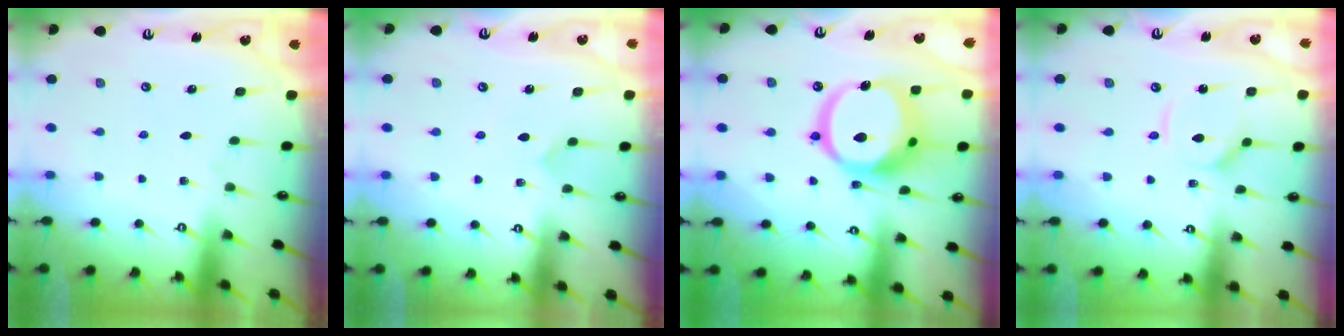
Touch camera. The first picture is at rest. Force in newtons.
{"total": 3.6, "press": 3.6, "slide": 0.3}
{"total": 21.1, "press": 20.9, "slide": 2.5}
{"total": 6.1, "press": 6.0, "slide": 0.6}